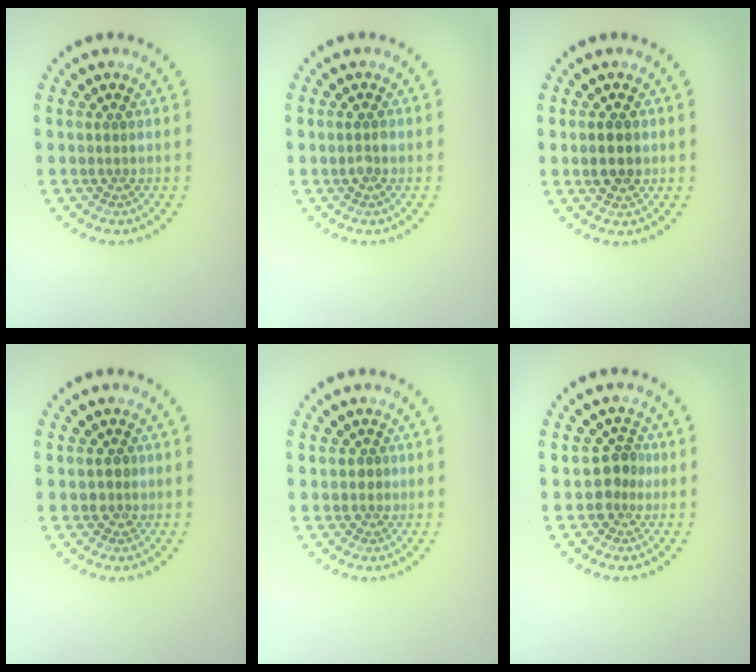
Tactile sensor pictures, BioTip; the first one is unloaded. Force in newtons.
{"total": 1.0, "press": 1.0, "slide": 0.2}
{"total": 2.6, "press": 2.6, "slide": 0.1}
{"total": 1.1, "press": 1.0, "slide": 0.4}
{"total": 0.7, "press": 0.4, "slide": 0.6}
{"total": 2.2, "press": 1.7, "slide": 1.4}